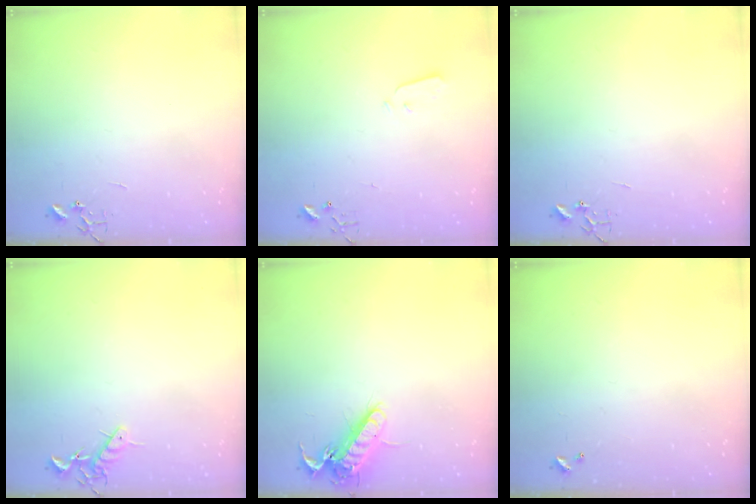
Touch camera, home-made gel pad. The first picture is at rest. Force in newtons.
{"total": 3.0, "press": 3.0, "slide": 0.3}
{"total": 0.0}
{"total": 7.4, "press": 7.4, "slide": 0.9}
{"total": 13.8, "press": 13.7, "slide": 2.0}
{"total": 0.0}